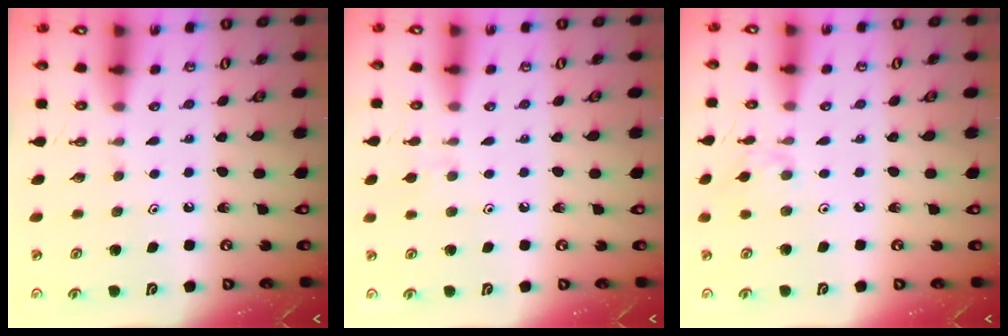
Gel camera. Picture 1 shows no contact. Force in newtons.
{"total": 5.5, "press": 5.5, "slide": 0.7}
{"total": 3.0, "press": 2.9, "slide": 0.5}